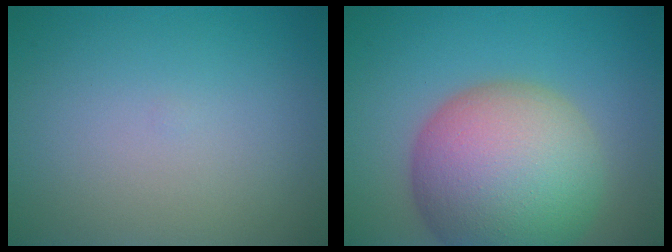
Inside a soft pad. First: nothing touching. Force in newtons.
{"total": 13.3, "press": 13.3, "slide": 0.7}